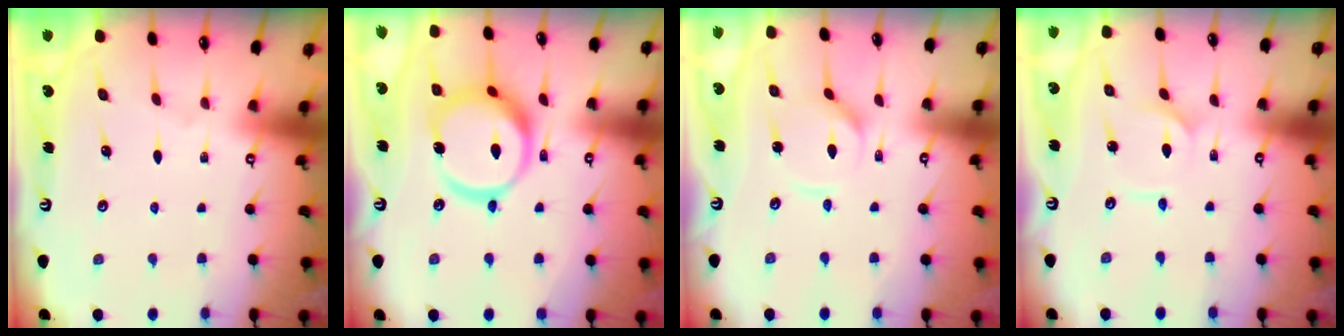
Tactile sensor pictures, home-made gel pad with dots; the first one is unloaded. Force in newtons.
{"total": 17.1, "press": 17.0, "slide": 2.2}
{"total": 4.8, "press": 4.8, "slide": 0.5}
{"total": 2.1, "press": 2.1, "slide": 0.3}